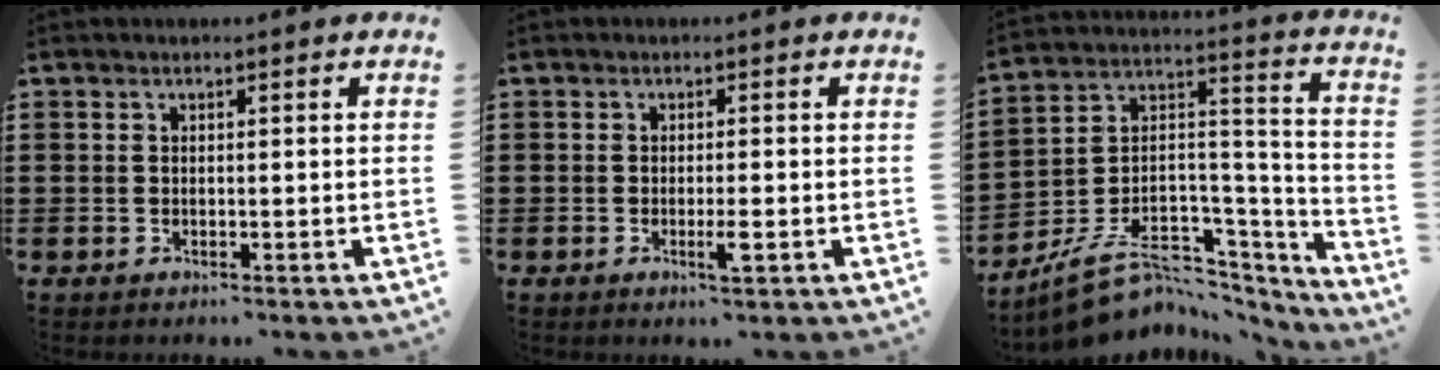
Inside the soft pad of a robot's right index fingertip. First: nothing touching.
{"total": 2.6, "force": [-0.9, 0.2, 2.4], "torque": [-0.049, -0.006, -0.018]}
{"total": 9.1, "force": [-5.8, 6.0, 3.6], "torque": [-0.071, 0.012, -0.098]}